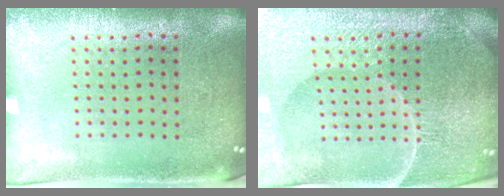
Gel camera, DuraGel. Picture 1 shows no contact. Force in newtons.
{"total": 6.1, "press": 5.5, "slide": 2.5}